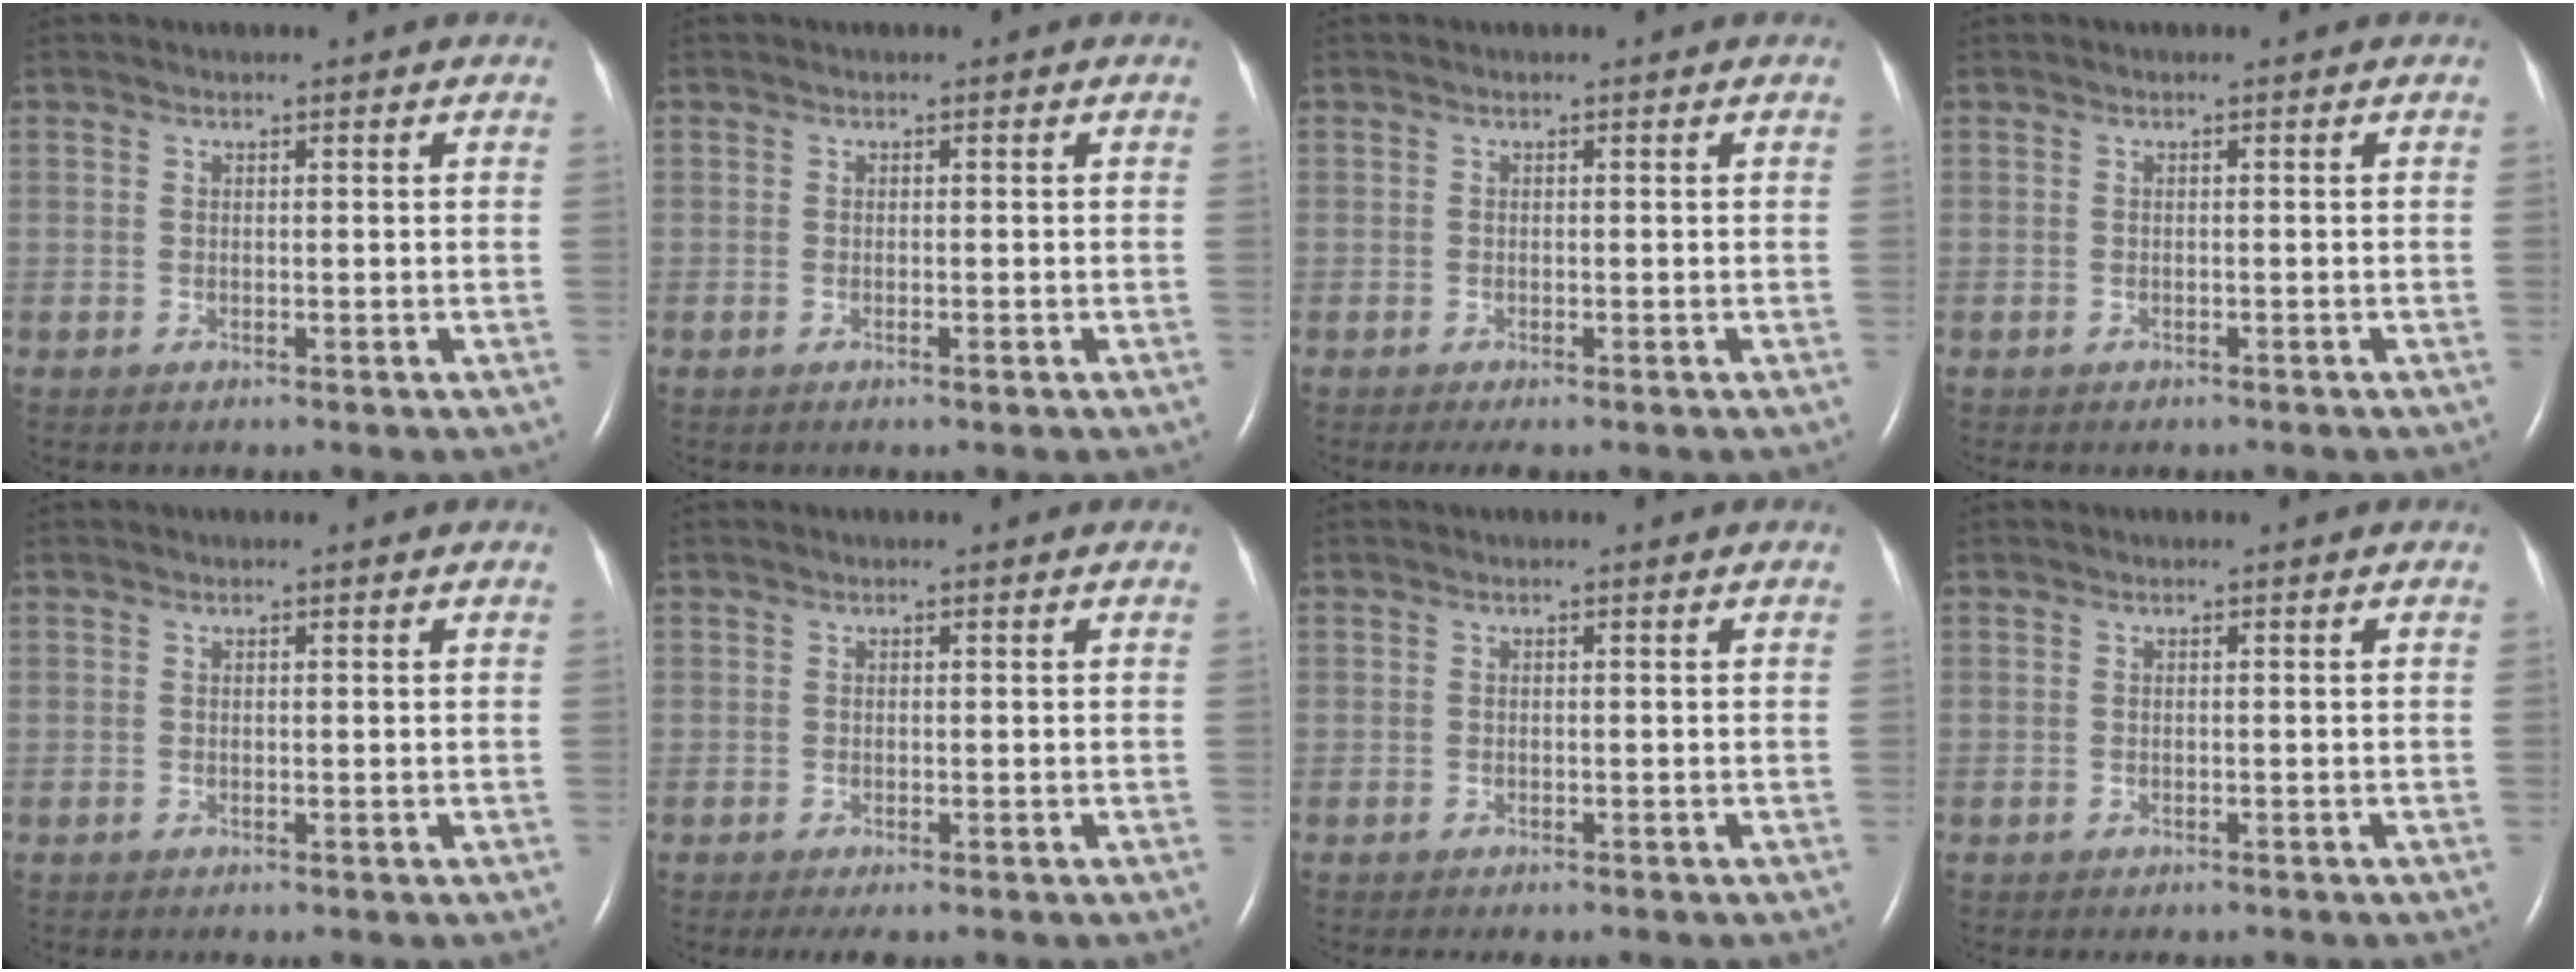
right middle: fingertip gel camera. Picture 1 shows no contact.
{"total": 0.6, "force": [-0.3, 0.0, 0.4], "torque": [-0.012, -0.001, -0.005]}
{"total": 2.2, "force": [-1.7, 0.5, 1.4], "torque": [-0.020, -0.007, -0.020]}
{"total": 2.5, "force": [-2.1, 1.0, 0.9], "torque": [-0.016, -0.004, -0.020]}
{"total": 0.0}
{"total": 2.5, "force": [-1.8, 0.7, 1.6], "torque": [-0.025, -0.009, -0.024]}
{"total": 3.0, "force": [-2.5, 0.8, 1.3], "torque": [-0.018, -0.006, -0.026]}
{"total": 2.4, "force": [-2.0, 0.8, 0.9], "torque": [-0.014, -0.004, -0.019]}